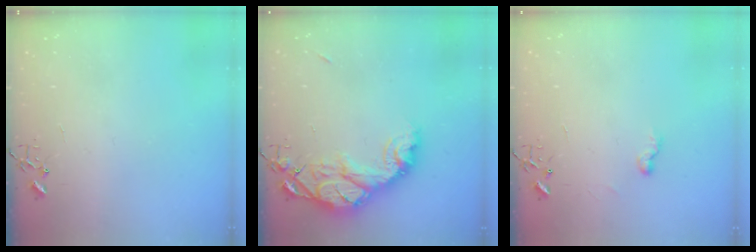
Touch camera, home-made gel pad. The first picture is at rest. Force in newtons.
{"total": 15.7, "press": 15.7, "slide": 1.4}
{"total": 4.6, "press": 4.6, "slide": 0.6}